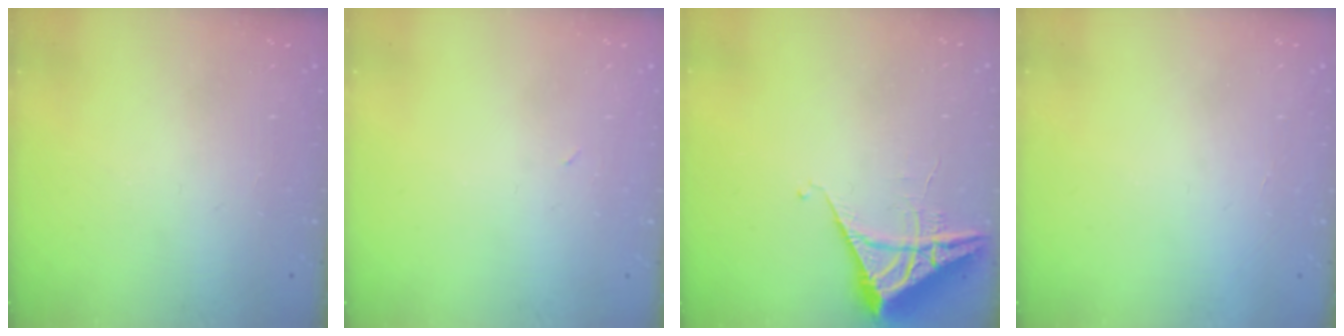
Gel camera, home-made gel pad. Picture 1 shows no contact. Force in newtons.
{"total": 2.9, "press": 2.9, "slide": 0.7}
{"total": 6.1, "press": 6.1, "slide": 0.3}
{"total": 1.6, "press": 1.5, "slide": 0.1}